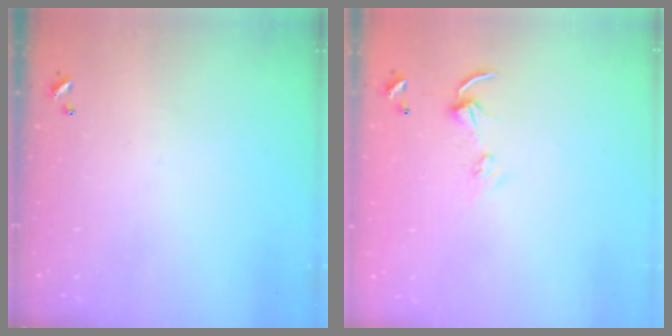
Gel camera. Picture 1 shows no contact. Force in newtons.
{"total": 4.4, "press": 4.4, "slide": 0.5}